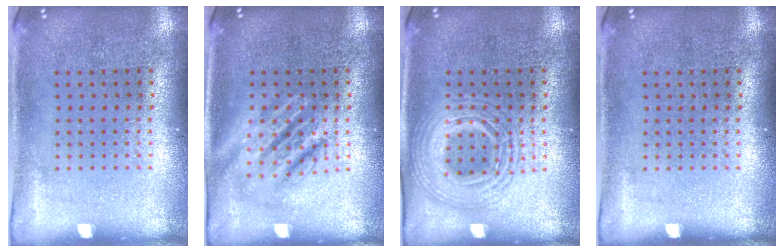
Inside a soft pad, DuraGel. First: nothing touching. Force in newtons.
{"total": 2.7, "press": 2.7, "slide": 0.3}
{"total": 2.6, "press": 2.6, "slide": 0.2}
{"total": 0.0}